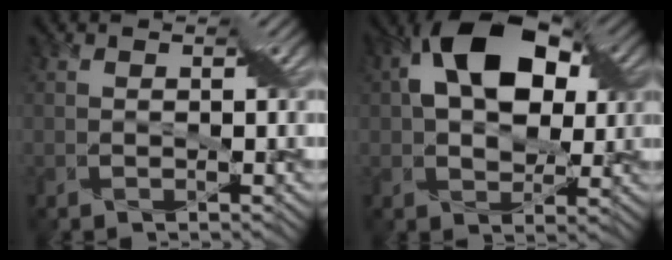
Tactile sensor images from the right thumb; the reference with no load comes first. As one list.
[{"total": 14.3, "force": [4.5, 9.0, 10.2], "torque": [-0.182, 0.032, 0.063]}]